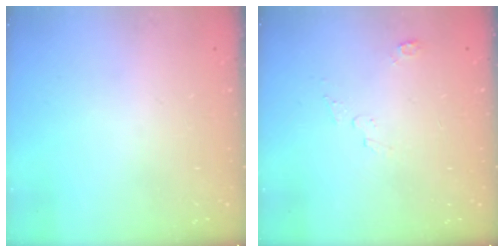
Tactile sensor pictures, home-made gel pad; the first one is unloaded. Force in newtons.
{"total": 2.4, "press": 2.4, "slide": 0.3}